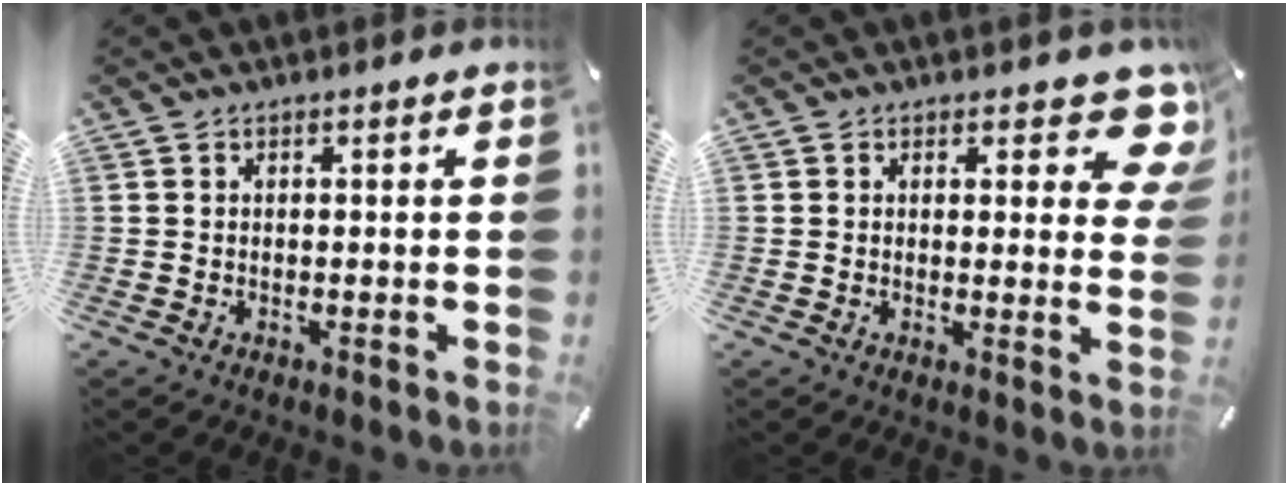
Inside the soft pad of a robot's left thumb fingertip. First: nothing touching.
{"total": 8.7, "force": [4.9, 3.9, 6.0], "torque": [-0.060, -0.029, 0.080]}